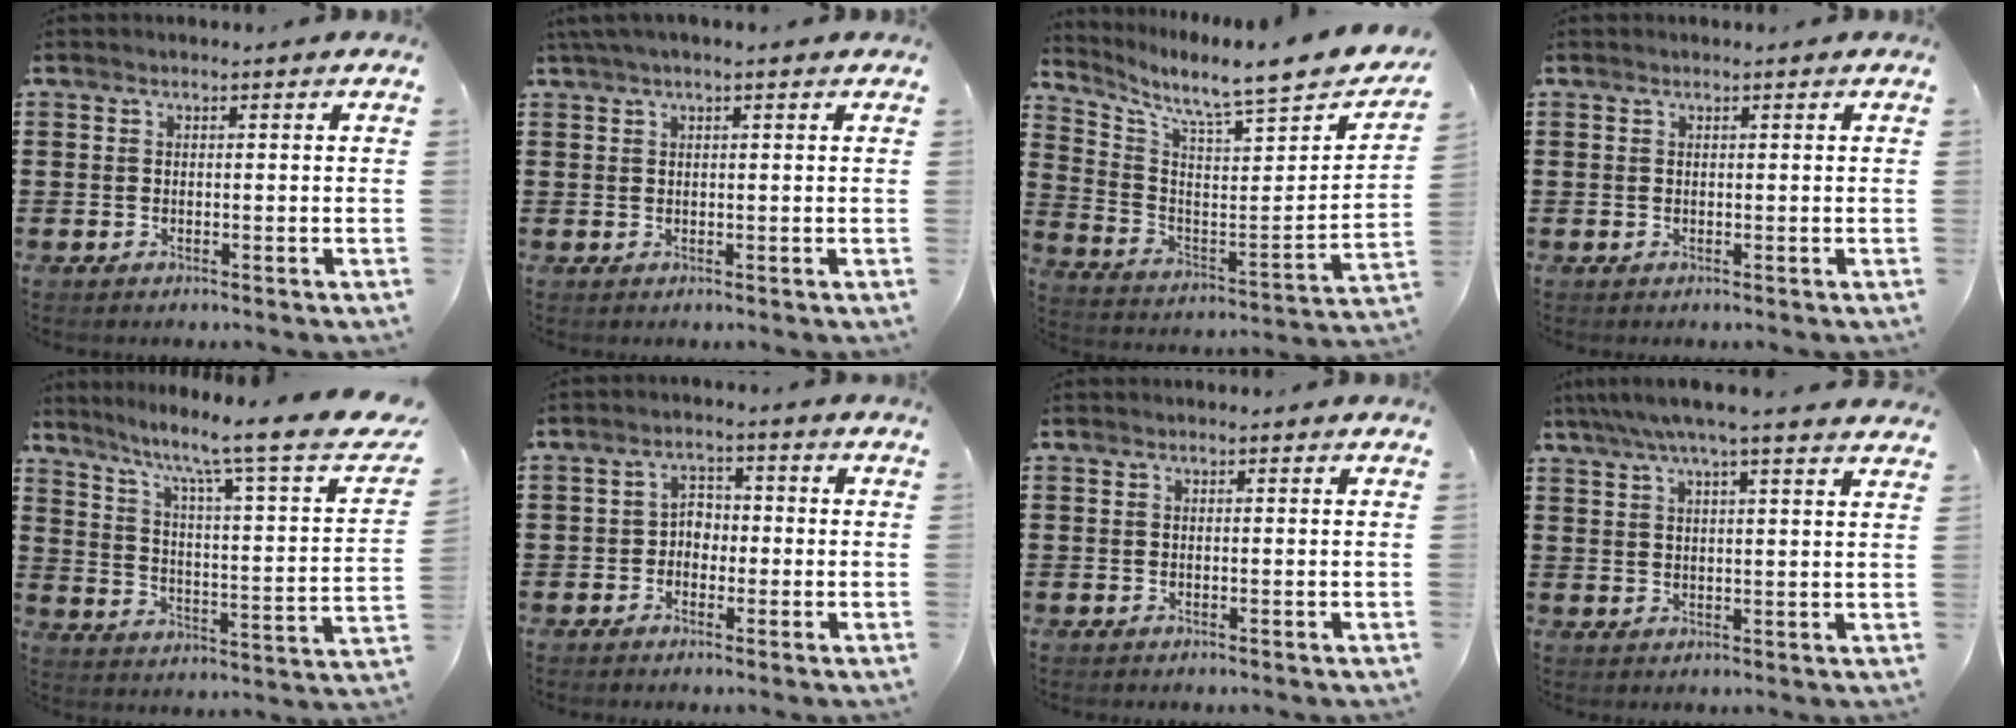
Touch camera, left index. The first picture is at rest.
{"total": 1.7, "force": [1.0, 0.0, 1.3], "torque": [-0.026, 0.001, 0.019]}
{"total": 6.7, "force": [6.0, 0.0, 2.9], "torque": [-0.076, -0.070, 0.088]}
{"total": 0.0}
{"total": 8.2, "force": [5.9, 0.1, 5.6], "torque": [-0.122, -0.051, 0.084]}
{"total": 2.9, "force": [-1.2, 2.1, 1.5], "torque": [-0.036, 0.010, -0.029]}
{"total": 0.0}
{"total": 5.2, "force": [4.2, -0.1, 3.2], "torque": [-0.073, -0.010, 0.071]}